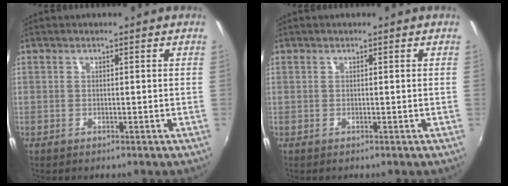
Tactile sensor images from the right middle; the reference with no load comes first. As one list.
[{"total": 0.0}]